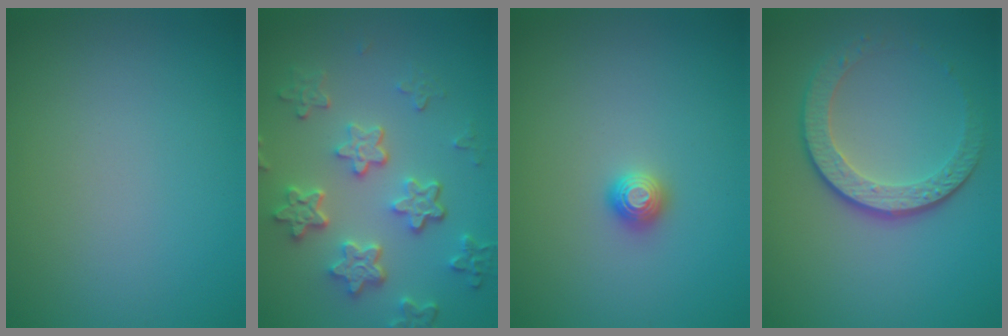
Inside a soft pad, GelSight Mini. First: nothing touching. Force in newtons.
{"total": 5.5, "press": 4.2, "slide": 3.6}
{"total": 1.1, "press": 1.1, "slide": 0.1}
{"total": 4.2, "press": 3.1, "slide": 2.8}